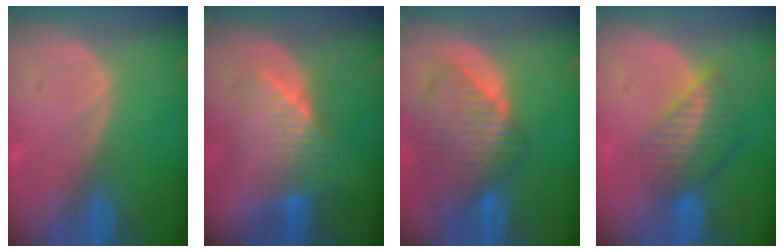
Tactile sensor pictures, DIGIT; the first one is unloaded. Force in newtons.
{"total": 7.1, "press": 7.0, "slide": 1.1}
{"total": 10.1, "press": 8.8, "slide": 5.0}
{"total": 7.0, "press": 6.1, "slide": 3.5}